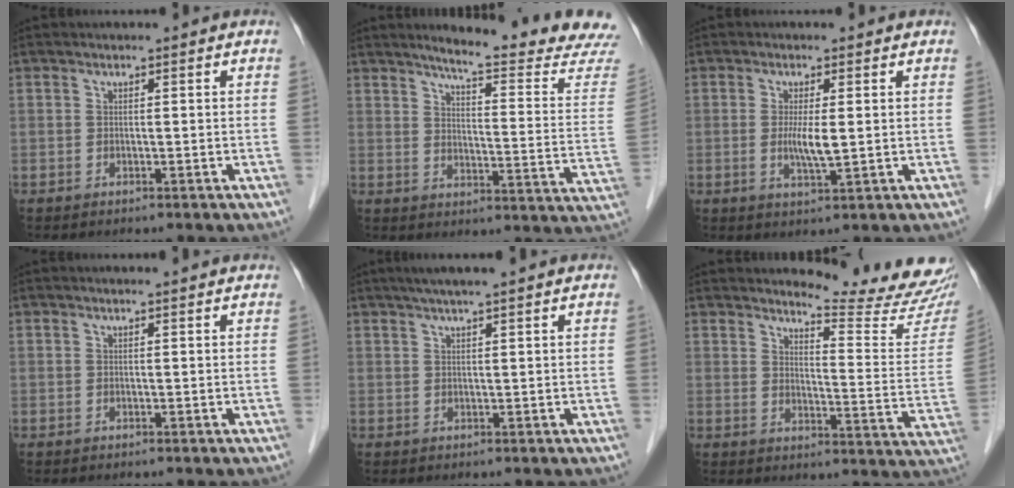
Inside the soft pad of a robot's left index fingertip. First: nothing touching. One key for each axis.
{"total": 17.3, "fx": 16.2, "fy": -1.1, "fz": 6.1, "tx": -0.084, "ty": -0.102, "tz": 0.186}
{"total": 3.8, "fx": 0.1, "fy": 0.5, "fz": 3.7, "tx": -0.075, "ty": -0.006, "tz": 0.003}
{"total": 1.5, "fx": 1.5, "fy": 0.0, "fz": 0.4, "tx": -0.016, "ty": 0.007, "tz": 0.016}
{"total": 5.4, "fx": 4.3, "fy": -0.4, "fz": 3.2, "tx": -0.051, "ty": 0.027, "tz": 0.069}
{"total": 15.5, "fx": 15.2, "fy": -0.5, "fz": 3.3, "tx": -0.043, "ty": -0.125, "tz": 0.169}